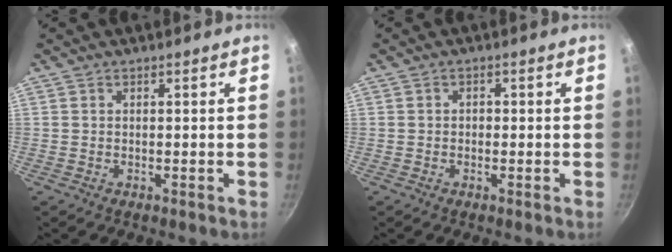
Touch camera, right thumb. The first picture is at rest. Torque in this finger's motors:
{"motor_torque": [-0.35, -0.40, -0.14, 0.15, 0.09]}